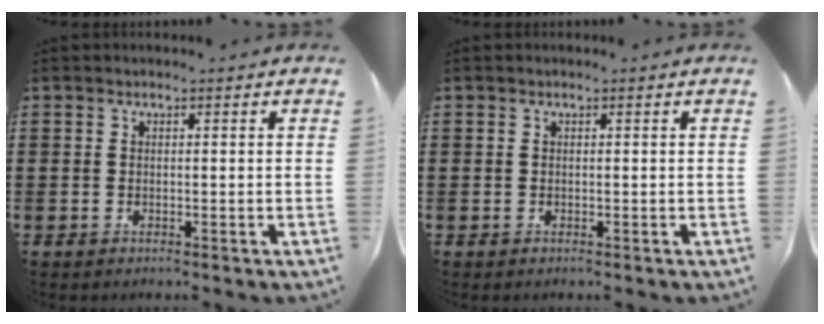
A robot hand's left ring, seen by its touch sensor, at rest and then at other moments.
{"total": 0.0}